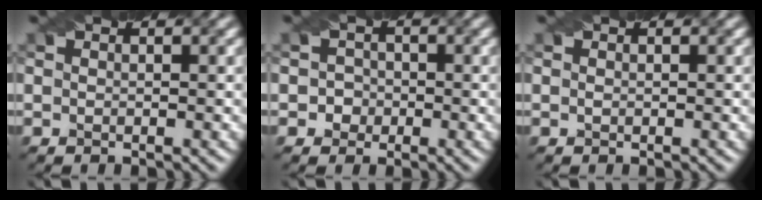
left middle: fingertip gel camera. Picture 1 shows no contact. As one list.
[{"total": 1.7, "force": [-0.3, 1.7, 0.2], "torque": [0.018, 0.002, -0.009]}, {"total": 0.0}]